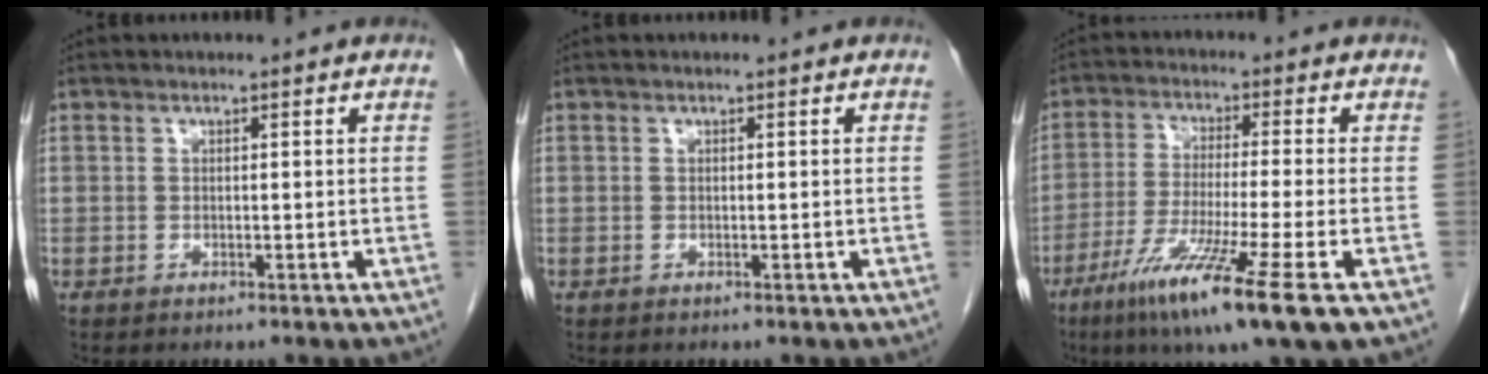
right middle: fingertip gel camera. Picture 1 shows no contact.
{"total": 0.0}
{"total": 12.4, "force": [-6.3, -0.8, 10.7], "torque": [-0.209, -0.044, -0.111]}